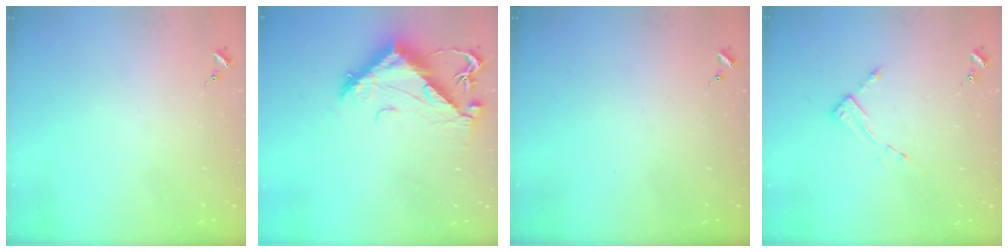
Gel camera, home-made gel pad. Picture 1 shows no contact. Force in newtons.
{"total": 12.3, "press": 12.2, "slide": 1.5}
{"total": 0.0}
{"total": 2.7, "press": 2.7, "slide": 0.4}